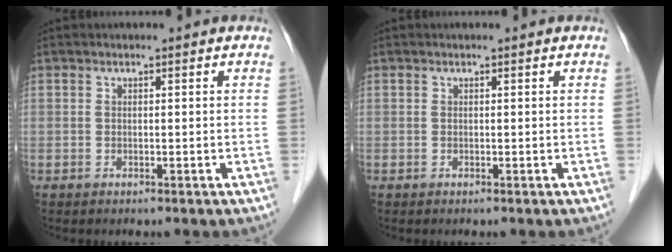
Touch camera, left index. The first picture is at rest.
{"total": 0.0}